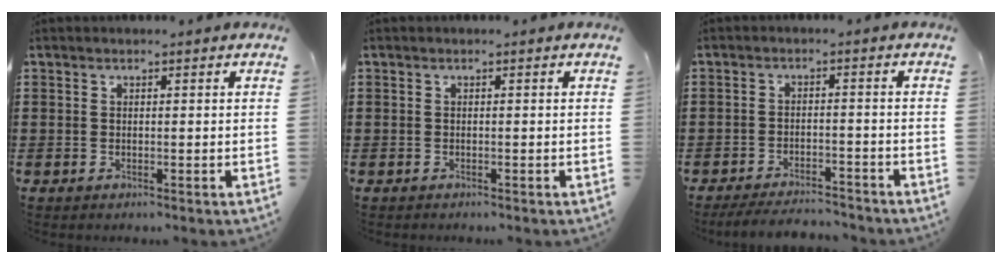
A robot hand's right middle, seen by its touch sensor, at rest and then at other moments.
{"total": 0.0}
{"total": 3.9, "force": [-3.8, 0.3, 1.0], "torque": [-0.016, 0.003, -0.075]}